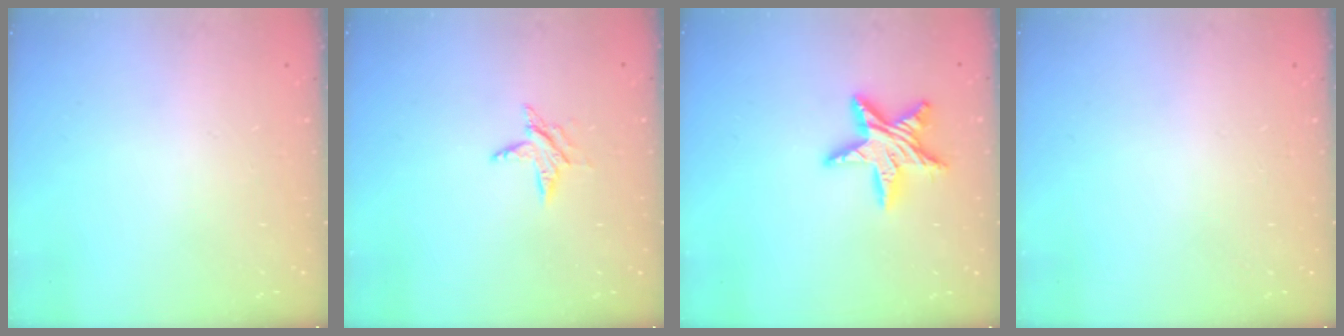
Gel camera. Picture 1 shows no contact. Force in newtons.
{"total": 5.8, "press": 5.8, "slide": 0.5}
{"total": 13.2, "press": 13.2, "slide": 1.0}
{"total": 0.0}